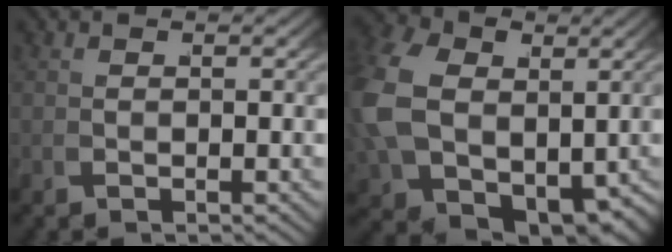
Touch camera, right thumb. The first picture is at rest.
{"total": 11.6, "force": [0.1, 8.8, 7.5], "torque": [-0.195, -0.065, 0.042]}